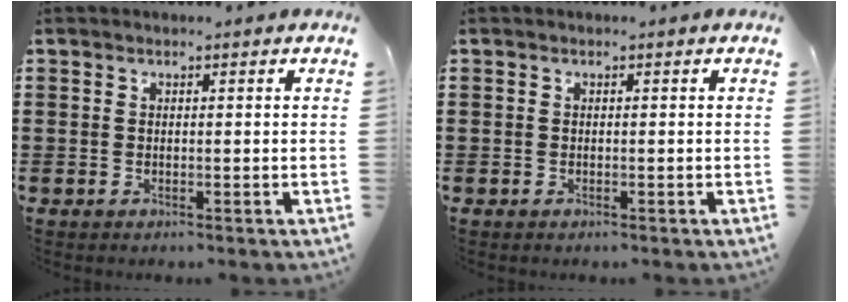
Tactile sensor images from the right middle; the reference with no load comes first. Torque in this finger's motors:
{"motor_torque": [0.35, -0.22, 0.03, 0.00]}